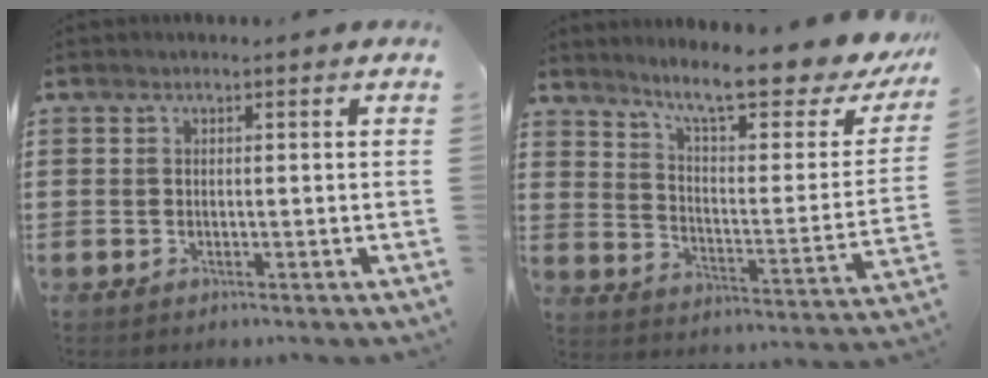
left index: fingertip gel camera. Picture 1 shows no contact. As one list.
[{"total": 11.1, "force": [8.9, 0.6, 6.6], "torque": [-0.133, -0.058, 0.144]}]